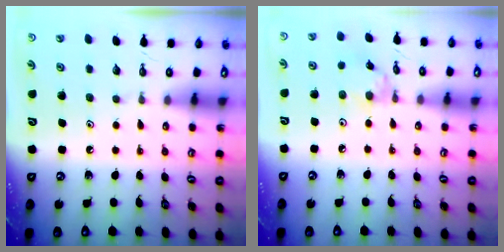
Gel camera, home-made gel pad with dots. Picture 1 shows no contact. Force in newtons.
{"total": 1.8, "press": 1.7, "slide": 0.1}